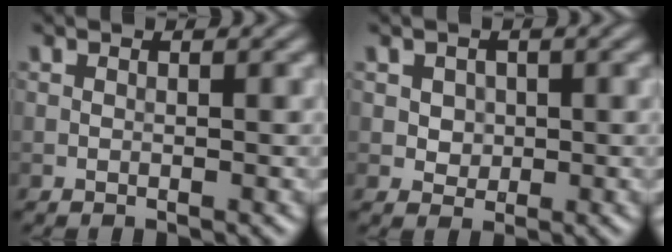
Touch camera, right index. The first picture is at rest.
{"total": 2.0, "force": [0.5, 1.7, 0.9], "torque": [-0.016, 0.002, 0.018]}